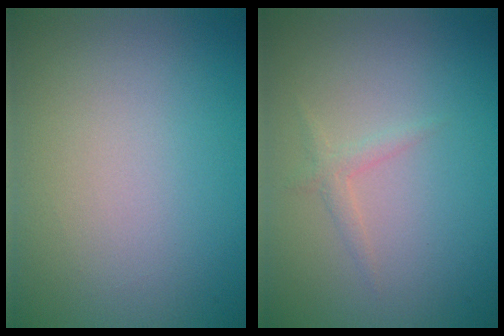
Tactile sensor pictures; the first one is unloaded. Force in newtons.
{"total": 1.1, "press": 1.1, "slide": 0.0}